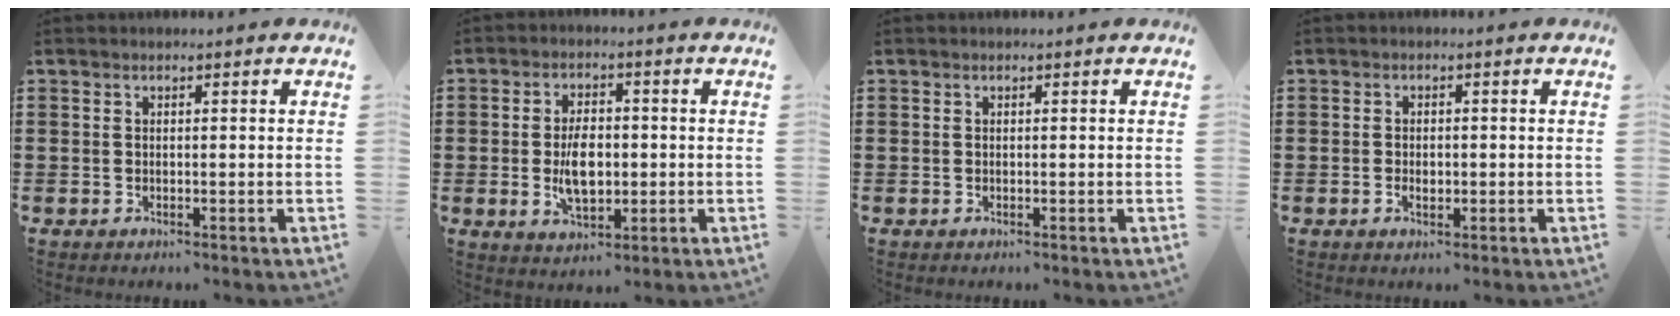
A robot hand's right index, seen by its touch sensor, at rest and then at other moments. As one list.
[{"total": 6.5, "force": [-0.7, 3.5, 5.4], "torque": [-0.104, -0.001, -0.016]}, {"total": 0.0}, {"total": 1.8, "force": [-0.4, 1.0, 1.5], "torque": [-0.029, 0.001, -0.007]}]